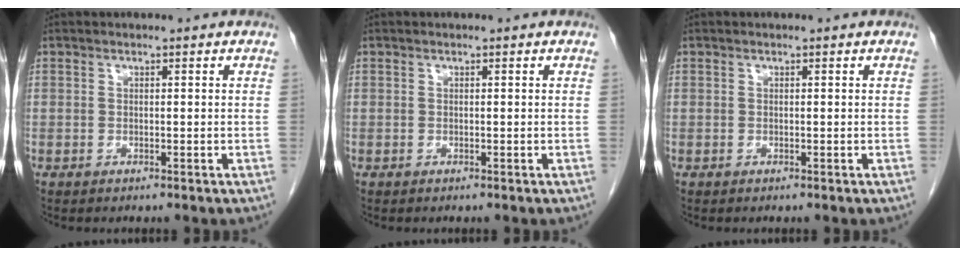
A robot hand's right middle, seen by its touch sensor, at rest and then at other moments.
{"total": 0.0}
{"total": 0.0}